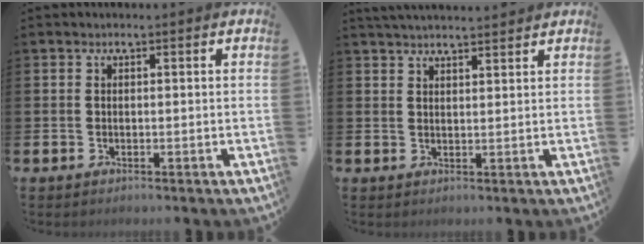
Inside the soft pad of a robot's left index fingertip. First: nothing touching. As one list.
[{"total": 2.9, "force": [2.9, 0.0, 0.3], "torque": [-0.012, -0.011, 0.053]}]